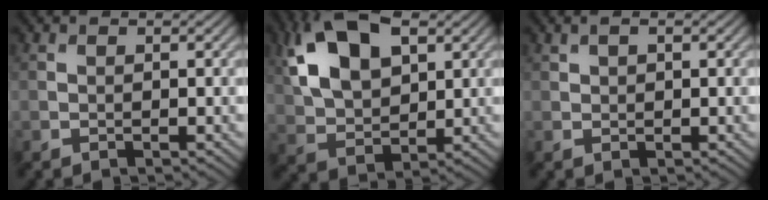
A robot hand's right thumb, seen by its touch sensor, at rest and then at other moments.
{"total": 13.0, "force": [4.9, 7.3, 9.6], "torque": [-0.217, 0.018, 0.092]}
{"total": 1.4, "force": [0.7, 0.8, 0.9], "torque": [-0.020, 0.003, 0.015]}